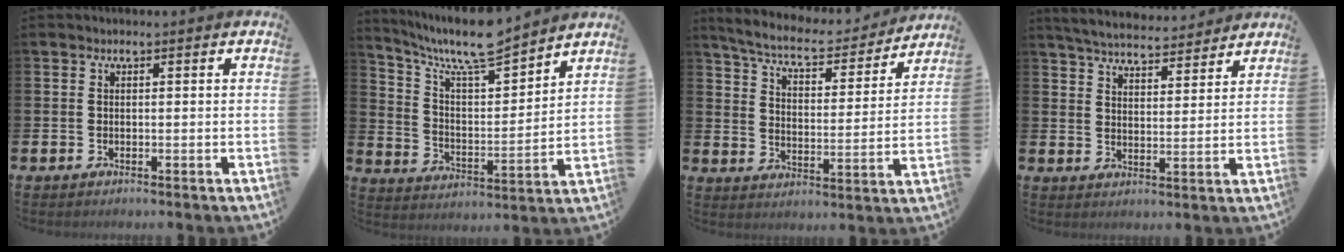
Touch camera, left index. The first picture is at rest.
{"total": 9.3, "force": [8.5, 1.3, 3.5], "torque": [-0.099, -0.058, 0.147]}
{"total": 7.2, "force": [6.7, 1.1, 2.5], "torque": [-0.079, -0.046, 0.112]}
{"total": 5.7, "force": [5.5, 0.8, 0.8], "torque": [-0.032, -0.036, 0.097]}